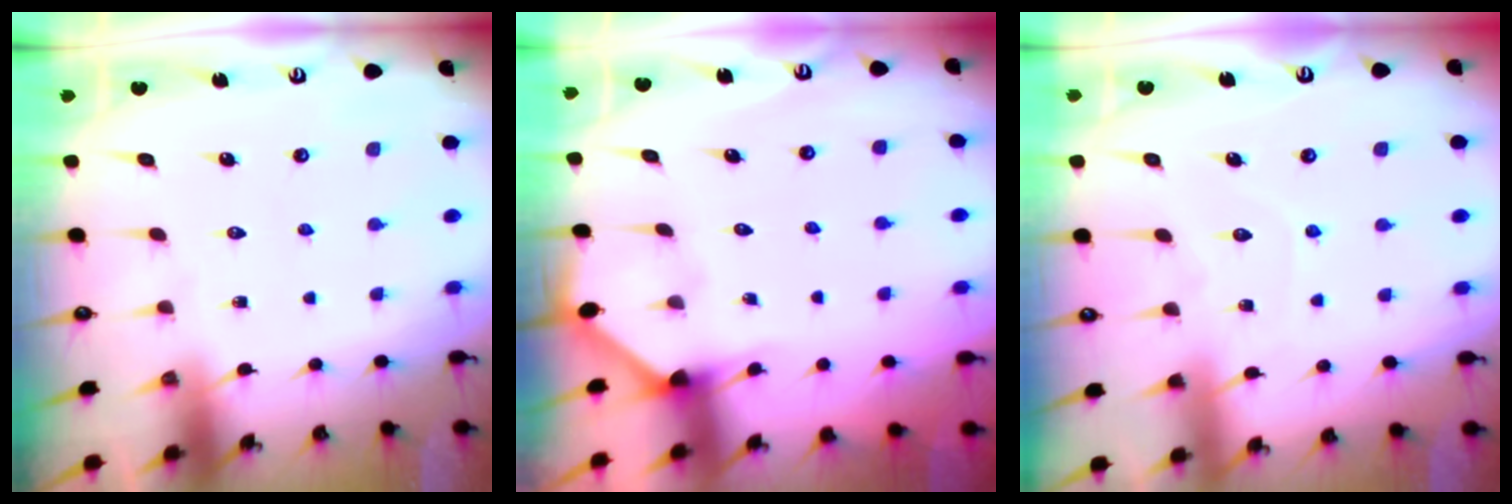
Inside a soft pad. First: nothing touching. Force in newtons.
{"total": 1.9, "press": 1.9, "slide": 0.2}
{"total": 5.4, "press": 5.4, "slide": 0.5}